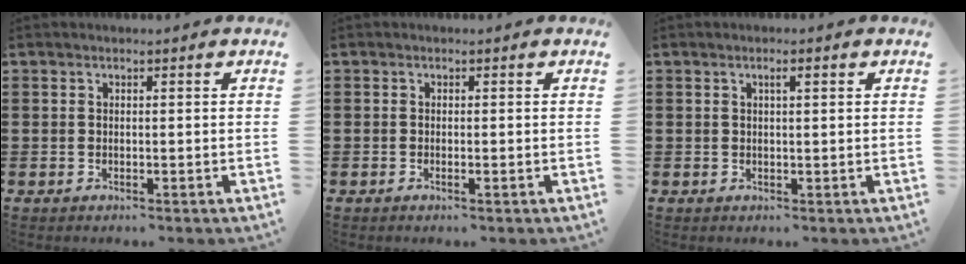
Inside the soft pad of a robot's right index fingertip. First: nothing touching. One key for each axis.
{"total": 0.7, "fx": -0.2, "fy": -0.2, "fz": 0.6, "tx": -0.011, "ty": -0.007, "tz": -0.002}
{"total": 1.5, "fx": 0.5, "fy": 0.3, "fz": 1.4, "tx": -0.028, "ty": 0.003, "tz": 0.007}